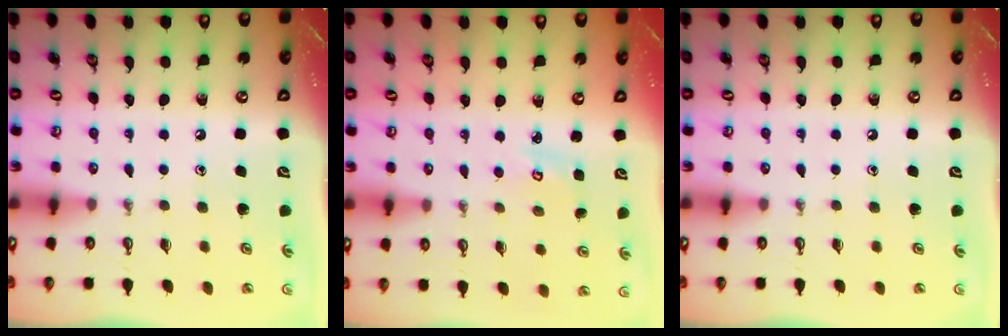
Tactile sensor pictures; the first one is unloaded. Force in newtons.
{"total": 2.6, "press": 2.6, "slide": 0.3}
{"total": 0.0}